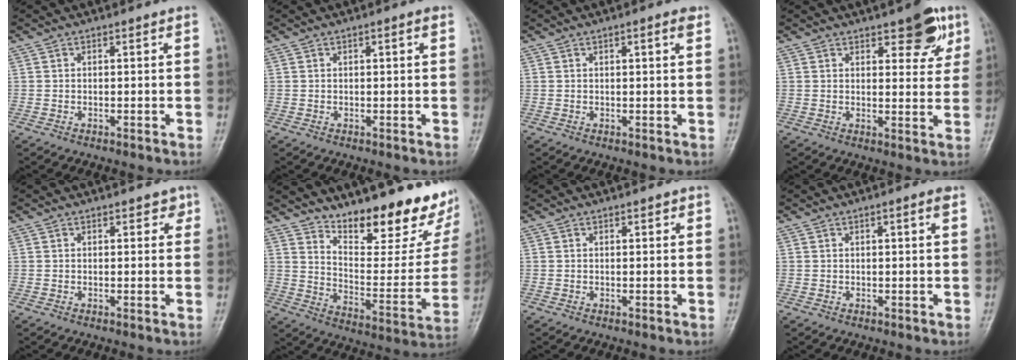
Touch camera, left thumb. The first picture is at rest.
{"total": 1.0, "force": [0.4, 0.1, 0.9], "torque": [-0.015, 0.002, 0.005]}
{"total": 1.9, "force": [1.0, 0.2, 1.6], "torque": [-0.022, -0.001, 0.012]}
{"total": 7.6, "force": [4.4, 3.3, 5.2], "torque": [-0.037, -0.020, 0.054]}
{"total": 2.0, "force": [1.2, 1.1, 1.0], "torque": [0.006, -0.003, 0.010]}
{"total": 22.4, "force": [16.7, 7.4, 13.0], "torque": [-0.143, -0.115, 0.243]}
{"total": 0.9, "force": [0.6, 0.4, 0.6], "torque": [-0.005, 0.000, 0.006]}
{"total": 1.4, "force": [0.7, 0.1, 1.3], "torque": [-0.020, 0.000, 0.009]}